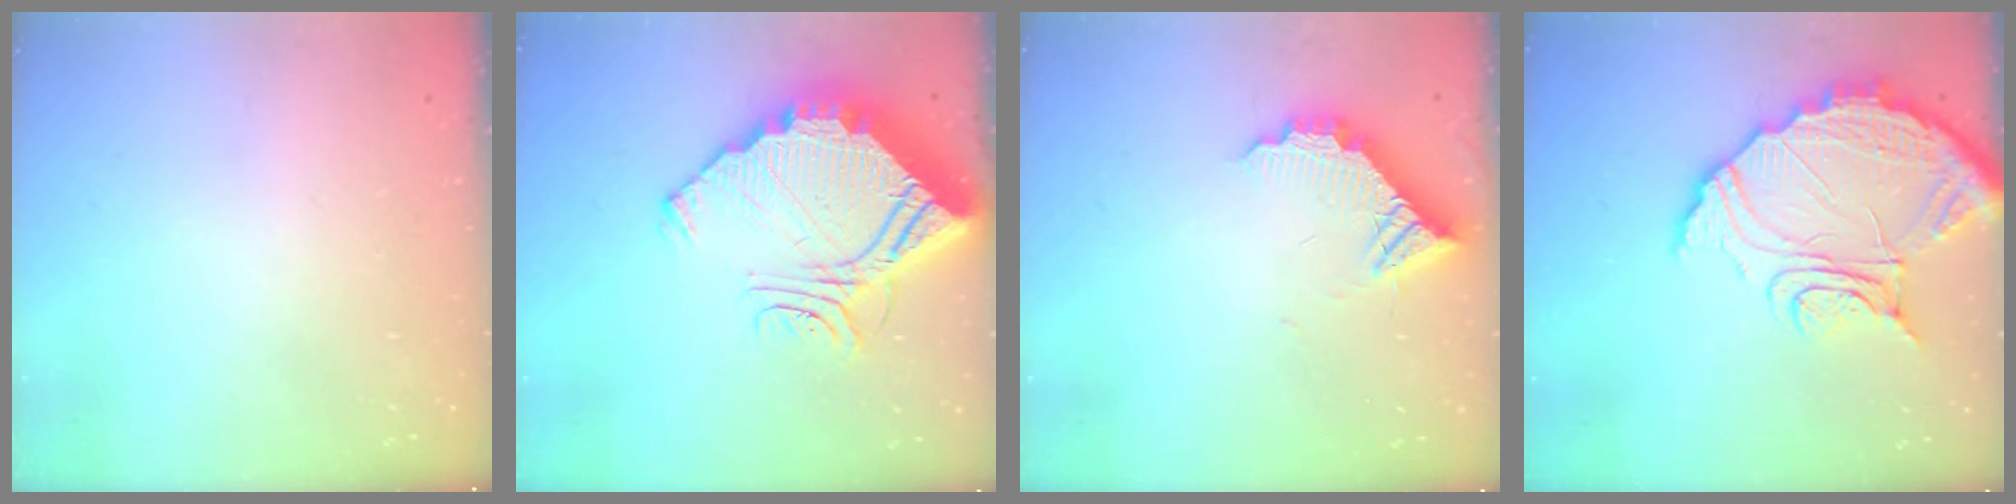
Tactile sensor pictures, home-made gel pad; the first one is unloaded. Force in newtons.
{"total": 20.4, "press": 20.3, "slide": 1.8}
{"total": 10.1, "press": 10.1, "slide": 0.4}
{"total": 17.0, "press": 17.0, "slide": 1.7}